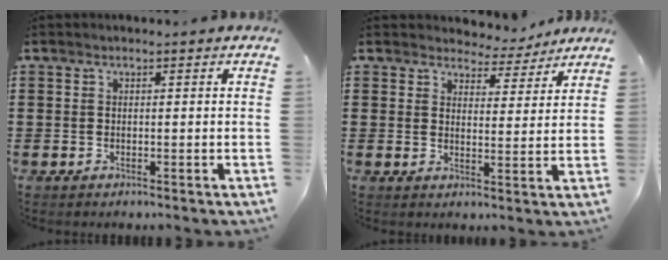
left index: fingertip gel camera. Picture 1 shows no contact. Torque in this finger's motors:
{"motor_torque": [0.12, -0.14, 0.14, 0.01]}